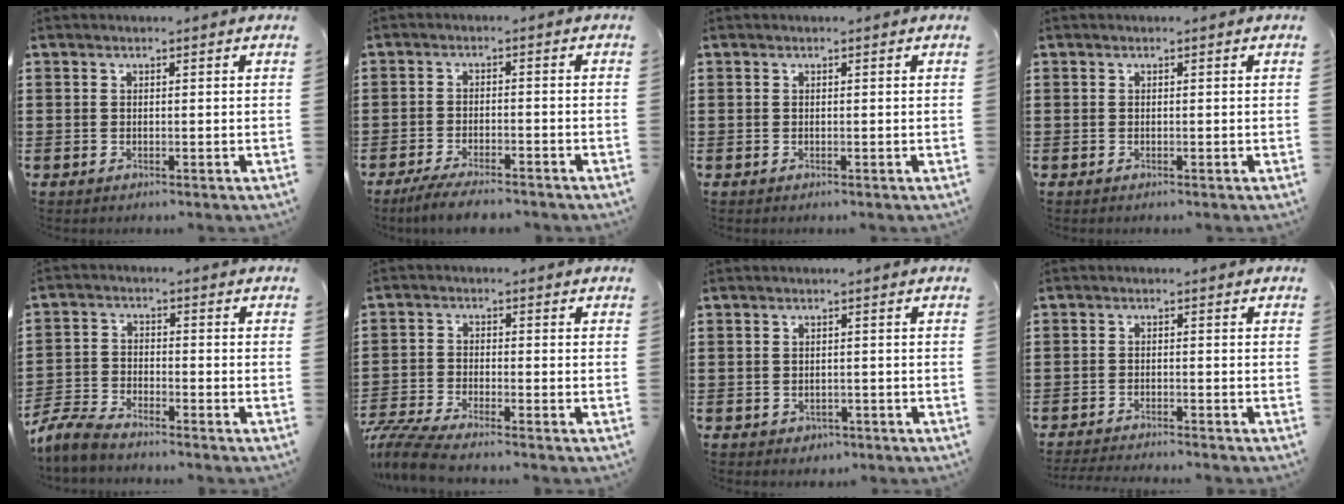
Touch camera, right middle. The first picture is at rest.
{"total": 4.2, "force": [-3.9, 0.4, 1.5], "torque": [-0.030, -0.003, -0.076]}
{"total": 0.0}
{"total": 0.0}
{"total": 5.2, "force": [-4.9, 0.7, 1.5], "torque": [-0.049, -0.003, -0.101]}
{"total": 5.3, "force": [-5.0, 0.3, 1.8], "torque": [-0.062, -0.014, -0.104]}
{"total": 0.8, "force": [-0.5, 0.6, 0.0], "torque": [-0.003, 0.000, -0.014]}
{"total": 2.5, "force": [-2.5, -0.2, 0.1], "torque": [-0.004, -0.001, -0.052]}